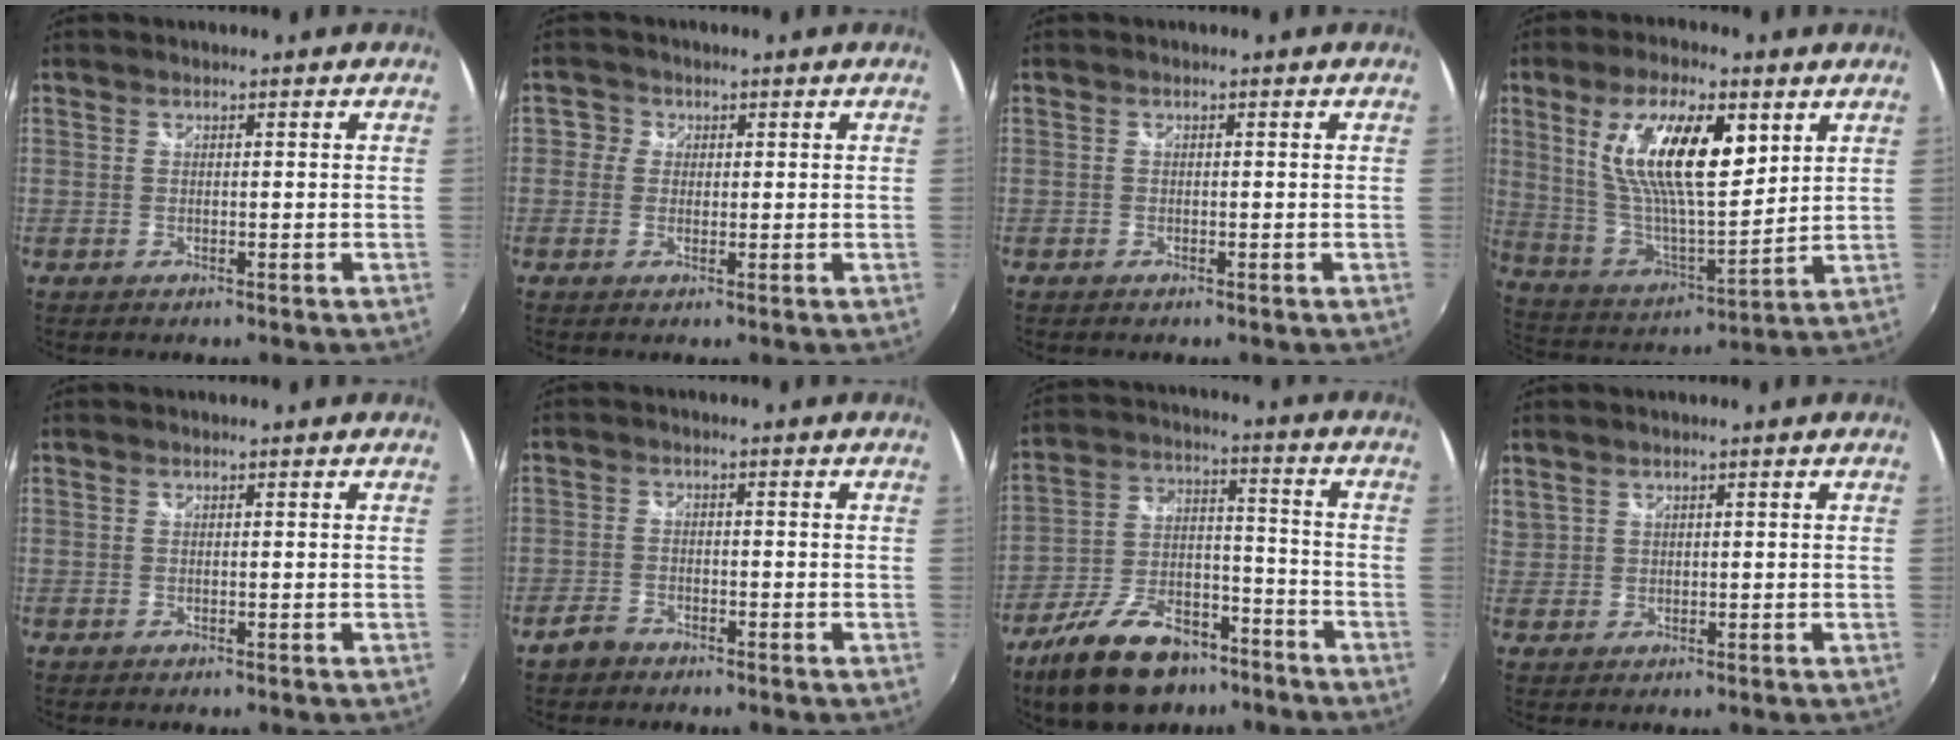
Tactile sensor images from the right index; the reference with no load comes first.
{"total": 2.5, "force": [-0.1, 2.5, 0.3], "torque": [0.001, 0.003, -0.008]}
{"total": 0.6, "force": [-0.5, 0.4, 0.1], "torque": [-0.003, -0.002, -0.011]}
{"total": 18.8, "force": [7.2, 6.6, 16.1], "torque": [-0.299, 0.003, 0.139]}
{"total": 0.0}
{"total": 3.3, "force": [-2.6, 1.9, 0.9], "torque": [-0.033, 0.005, -0.047]}
{"total": 18.4, "force": [-12.7, 9.2, 9.6], "torque": [-0.199, 0.004, -0.206]}
{"total": 3.2, "force": [2.0, 2.4, 0.7], "torque": [-0.006, 0.008, 0.045]}